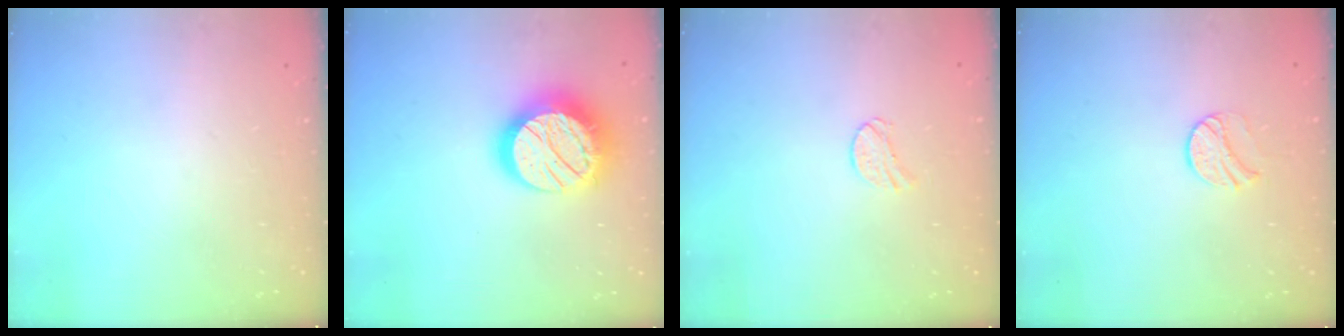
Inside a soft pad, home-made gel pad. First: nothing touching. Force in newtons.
{"total": 19.6, "press": 19.6, "slide": 1.3}
{"total": 6.4, "press": 6.4, "slide": 0.4}
{"total": 8.6, "press": 8.5, "slide": 0.9}